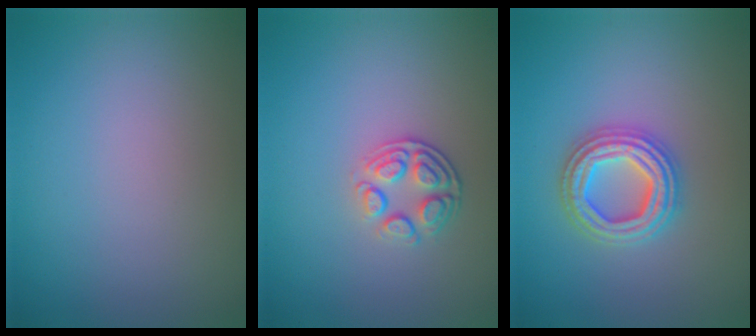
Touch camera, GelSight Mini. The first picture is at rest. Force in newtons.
{"total": 3.0, "press": 2.3, "slide": 1.9}
{"total": 4.7, "press": 4.6, "slide": 0.7}